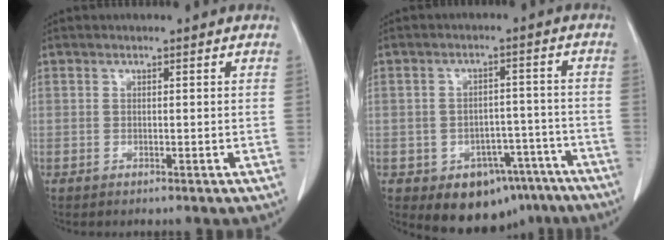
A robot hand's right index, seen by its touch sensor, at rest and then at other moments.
{"total": 10.5, "force": [-6.7, 7.1, 3.8], "torque": [-0.025, 0.033, -0.086]}